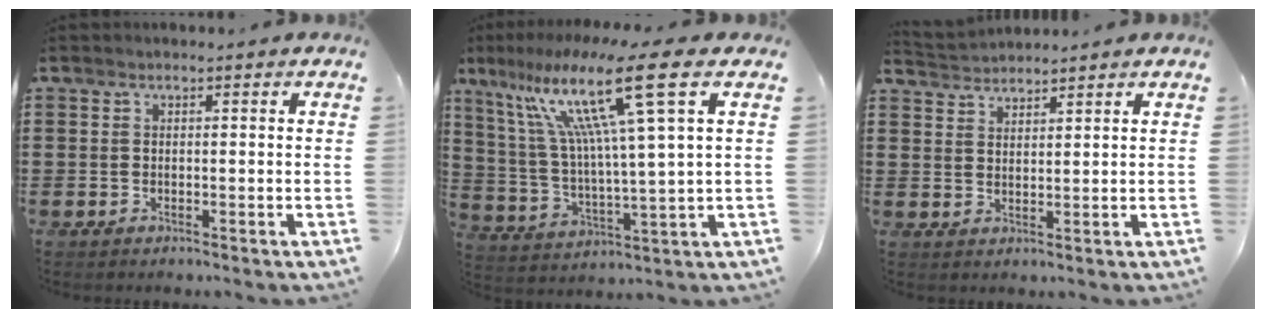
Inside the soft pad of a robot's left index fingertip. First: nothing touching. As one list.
[{"total": 17.1, "force": [8.6, 1.1, 14.7], "torque": [-0.313, -0.026, 0.123]}, {"total": 2.3, "force": [2.3, 0.2, -0.4], "torque": [0.000, -0.001, 0.043]}]